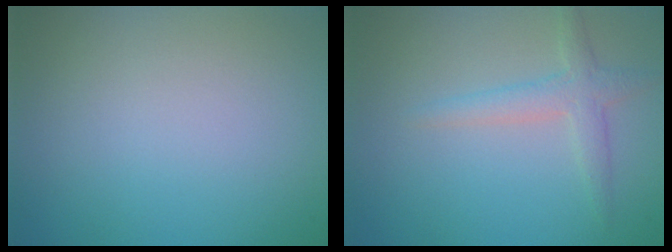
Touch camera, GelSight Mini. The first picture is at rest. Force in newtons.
{"total": 2.2, "press": 2.2, "slide": 0.1}